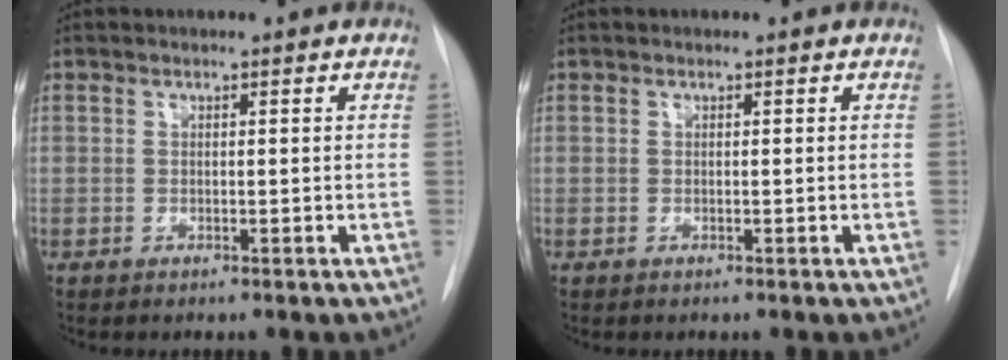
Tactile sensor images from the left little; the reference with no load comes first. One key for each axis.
{"total": 0.0}